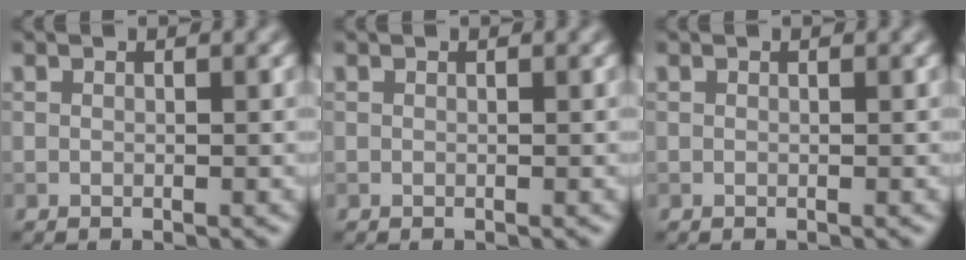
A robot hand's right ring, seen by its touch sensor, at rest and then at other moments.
{"total": 0.0}
{"total": 0.0}